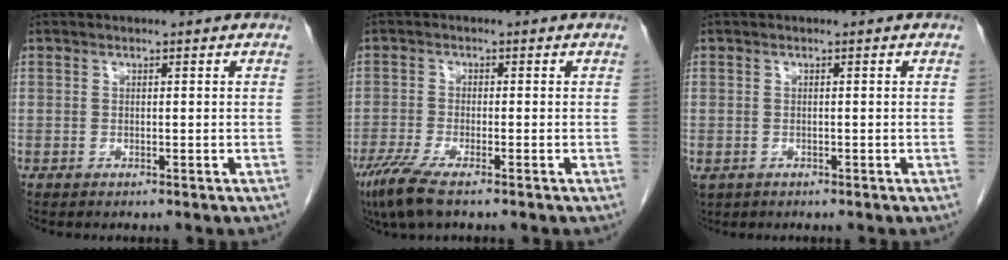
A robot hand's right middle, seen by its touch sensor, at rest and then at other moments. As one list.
[{"total": 5.8, "force": [-4.0, 0.7, 4.1], "torque": [-0.084, -0.018, -0.072]}, {"total": 2.2, "force": [-0.9, 1.7, 1.0], "torque": [-0.024, -0.003, -0.007]}]